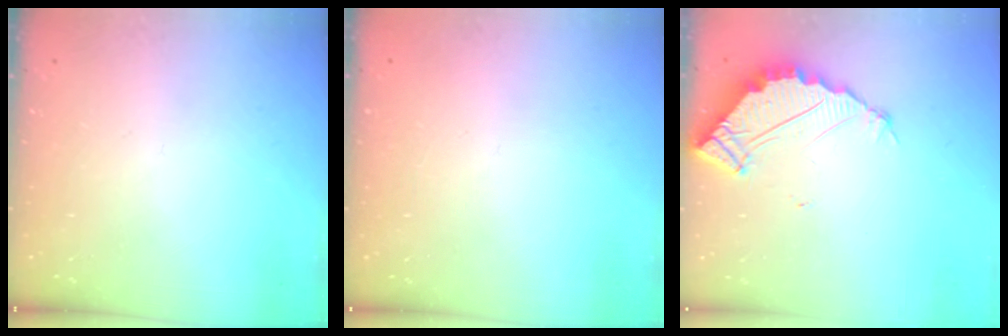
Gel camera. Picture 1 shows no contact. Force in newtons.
{"total": 2.3, "press": 2.3, "slide": 0.1}
{"total": 4.9, "press": 4.9, "slide": 0.1}